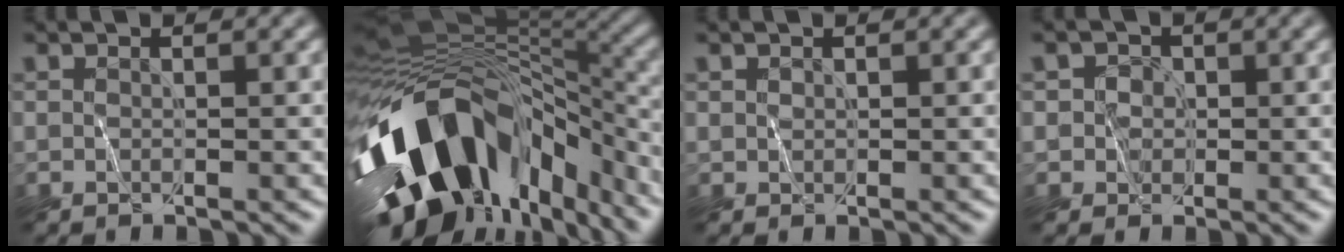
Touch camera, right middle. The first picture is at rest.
{"total": 15.7, "force": [-7.0, 9.6, 10.3], "torque": [-0.190, 0.000, -0.108]}
{"total": 0.6, "force": [0.5, 0.3, -0.2], "torque": [0.008, 0.001, 0.006]}
{"total": 2.2, "force": [0.6, 2.1, 0.3], "torque": [0.020, 0.013, 0.001]}